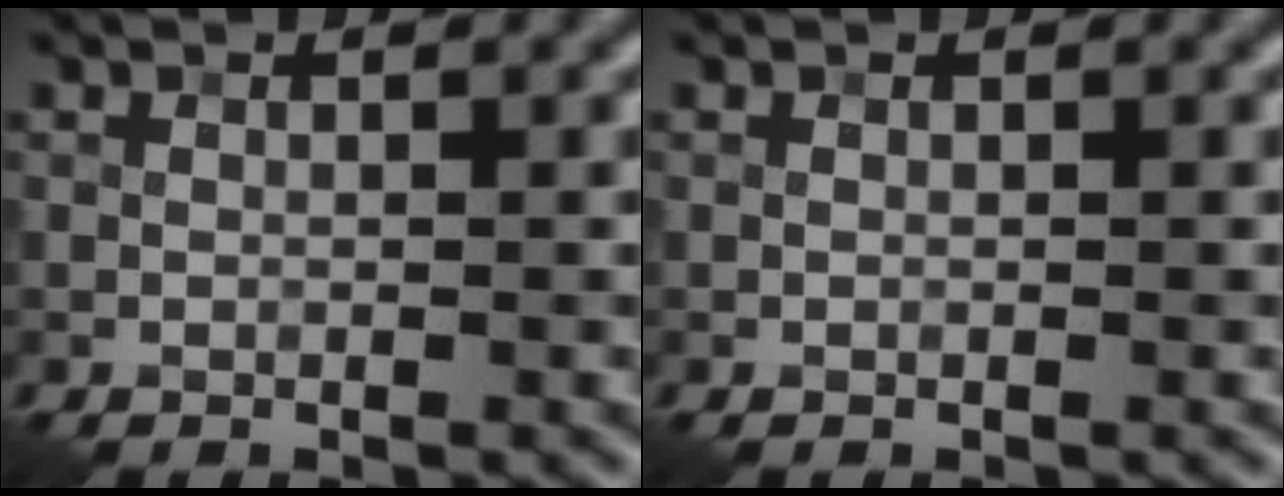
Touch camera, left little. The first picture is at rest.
{"total": 0.0}